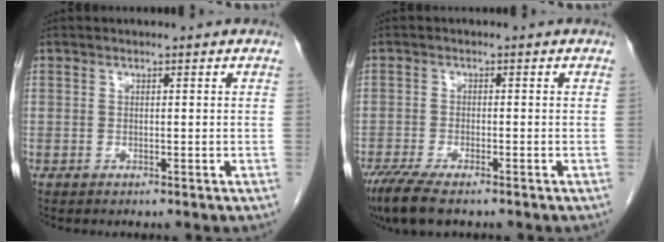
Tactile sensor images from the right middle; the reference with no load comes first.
{"total": 7.4, "force": [-5.6, 1.7, 4.5], "torque": [-0.078, -0.019, -0.096]}